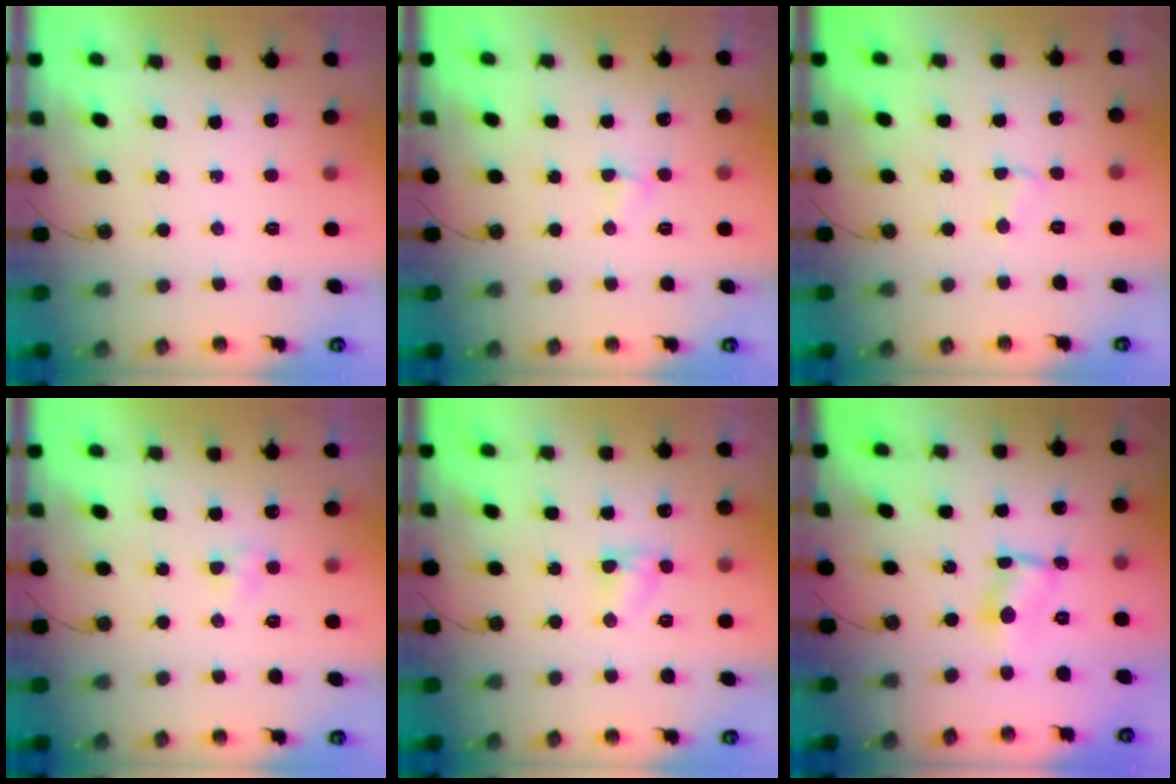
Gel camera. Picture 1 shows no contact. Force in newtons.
{"total": 3.8, "press": 3.8, "slide": 0.5}
{"total": 2.6, "press": 2.6, "slide": 0.3}
{"total": 3.0, "press": 2.9, "slide": 0.4}
{"total": 3.9, "press": 3.8, "slide": 0.5}
{"total": 2.9, "press": 2.9, "slide": 0.2}